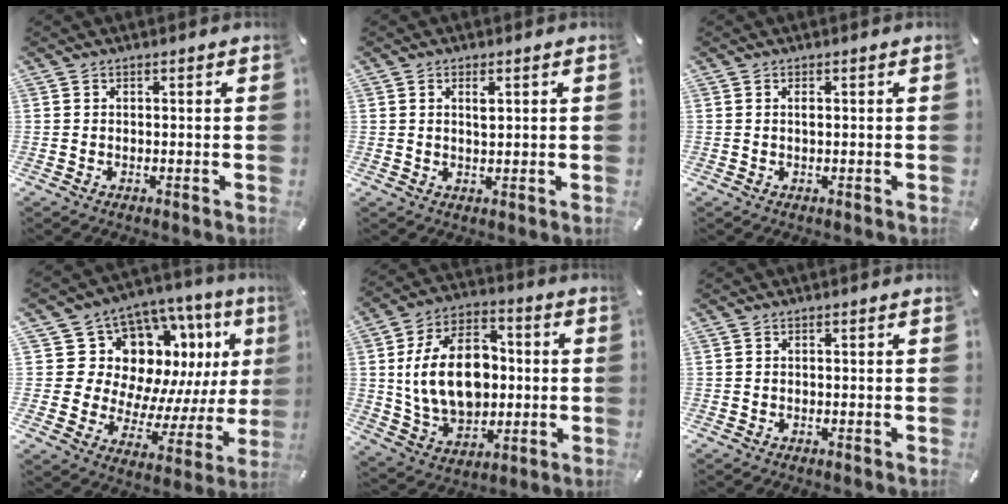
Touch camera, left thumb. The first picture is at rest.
{"total": 2.4, "force": [0.8, 0.9, 2.0], "torque": [-0.036, -0.001, 0.012]}
{"total": 0.9, "force": [0.2, 0.2, 0.9], "torque": [-0.017, 0.000, 0.002]}
{"total": 14.5, "force": [6.8, 11.0, 6.5], "torque": [-0.101, -0.080, 0.138]}
{"total": 18.2, "force": [0.2, 13.2, 12.5], "torque": [-0.248, 0.015, 0.005]}
{"total": 0.0}